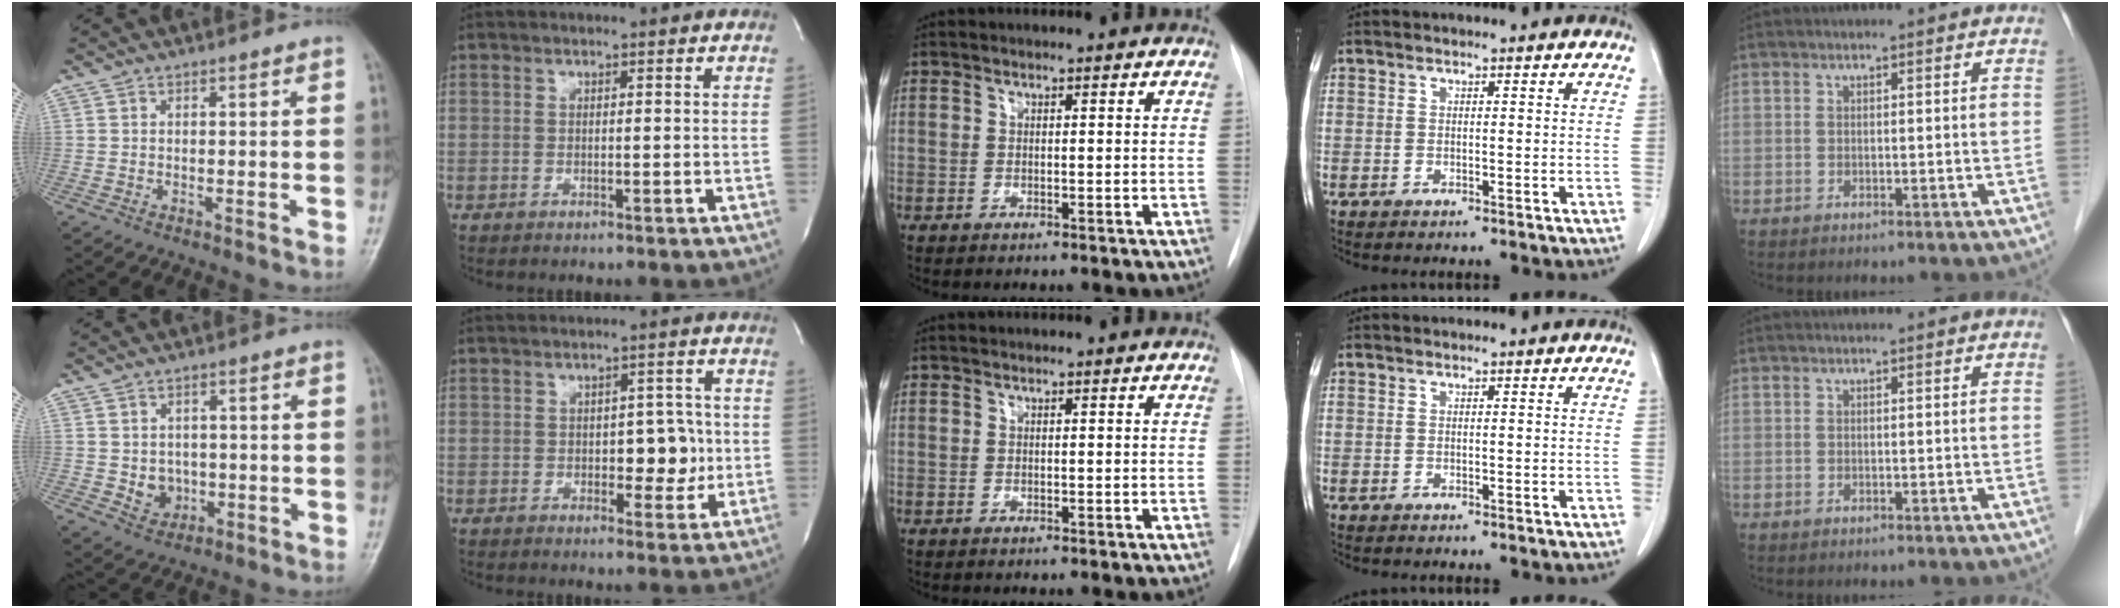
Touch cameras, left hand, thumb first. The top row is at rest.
{"thumb": {"total": 4.8, "force": [-0.4, 4.1, 2.3], "torque": [-0.015, 0.002, 0.003]}, "index": {"total": 5.2, "force": [-0.7, 2.9, 4.3], "torque": [-0.046, 0.006, -0.007]}}